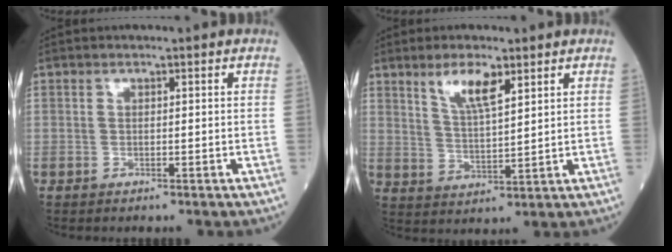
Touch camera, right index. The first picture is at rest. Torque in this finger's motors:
{"motor_torque": [0.21, 0.23, 0.11, 0.08]}